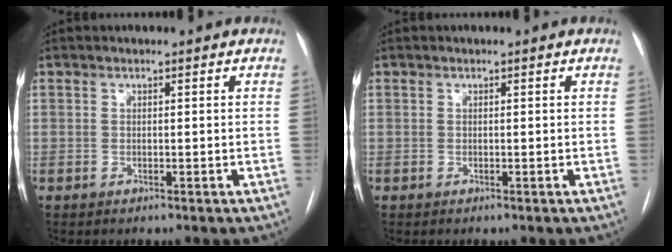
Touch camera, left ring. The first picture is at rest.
{"total": 0.0}